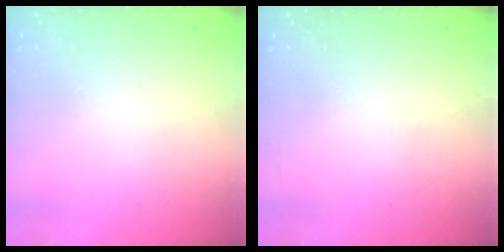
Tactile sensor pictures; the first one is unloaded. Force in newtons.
{"total": 0.0}